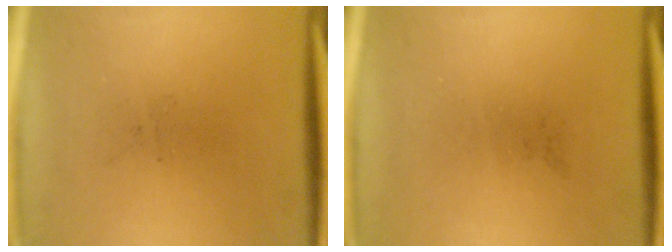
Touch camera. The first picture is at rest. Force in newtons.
{"total": 0.0}